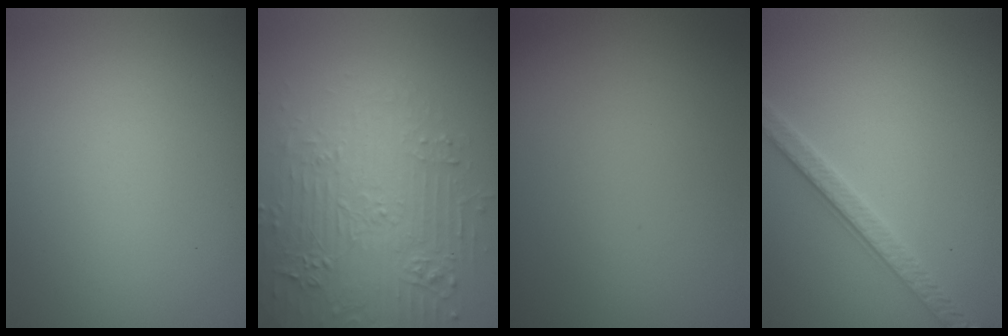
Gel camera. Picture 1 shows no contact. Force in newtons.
{"total": 5.6, "press": 4.6, "slide": 3.1}
{"total": 0.0}
{"total": 2.8, "press": 2.7, "slide": 0.7}